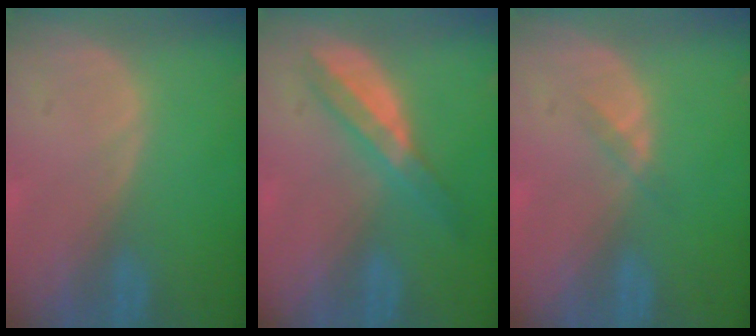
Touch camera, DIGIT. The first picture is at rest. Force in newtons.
{"total": 5.8, "press": 5.2, "slide": 2.6}
{"total": 1.4, "press": 1.1, "slide": 0.8}